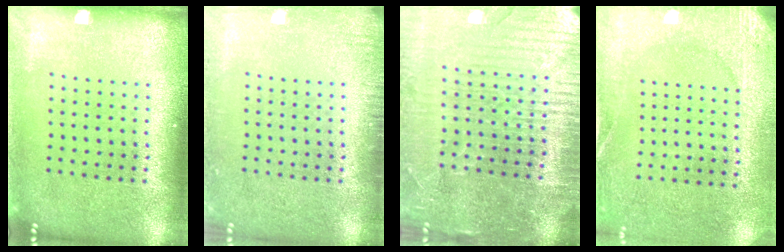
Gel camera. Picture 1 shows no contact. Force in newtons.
{"total": 1.5, "press": 1.4, "slide": 0.2}
{"total": 5.0, "press": 4.7, "slide": 1.9}
{"total": 2.6, "press": 2.4, "slide": 0.9}